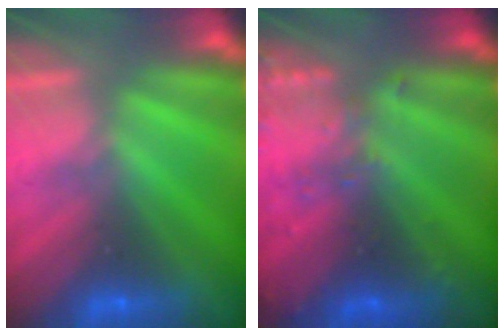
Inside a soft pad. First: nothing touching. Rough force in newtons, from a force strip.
{"total": 3.0}